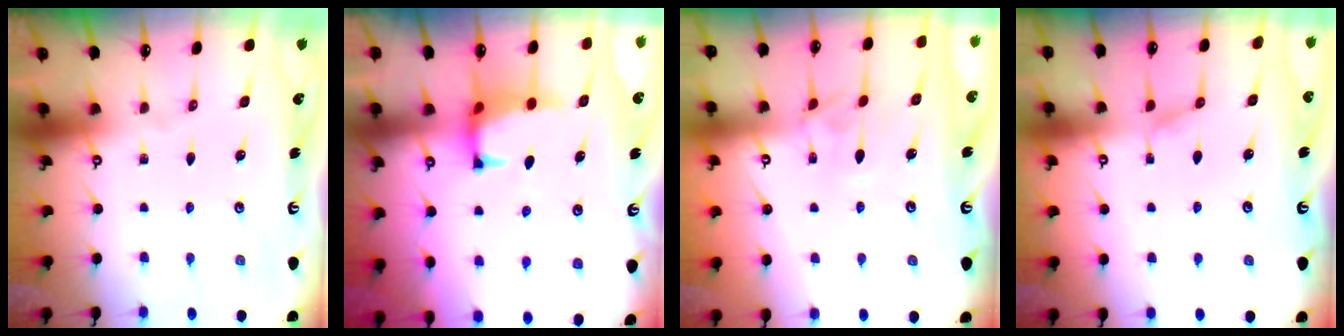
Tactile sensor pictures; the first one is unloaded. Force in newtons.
{"total": 1.5, "press": 1.3, "slide": 0.7}
{"total": 1.3, "press": 1.0, "slide": 0.8}
{"total": 1.0, "press": 0.8, "slide": 0.7}